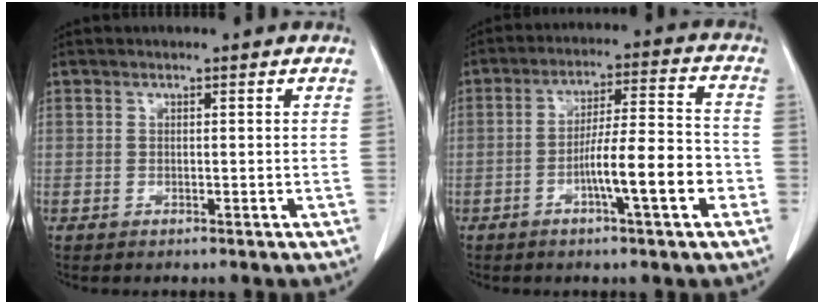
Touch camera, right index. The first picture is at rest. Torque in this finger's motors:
{"motor_torque": [0.77, 0.17, 0.25, 0.07]}